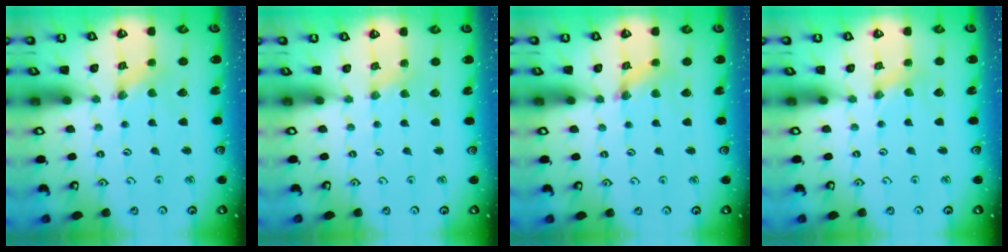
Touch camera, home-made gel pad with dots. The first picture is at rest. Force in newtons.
{"total": 1.5, "press": 1.5, "slide": 0.3}
{"total": 2.4, "press": 2.4, "slide": 0.2}
{"total": 0.0}